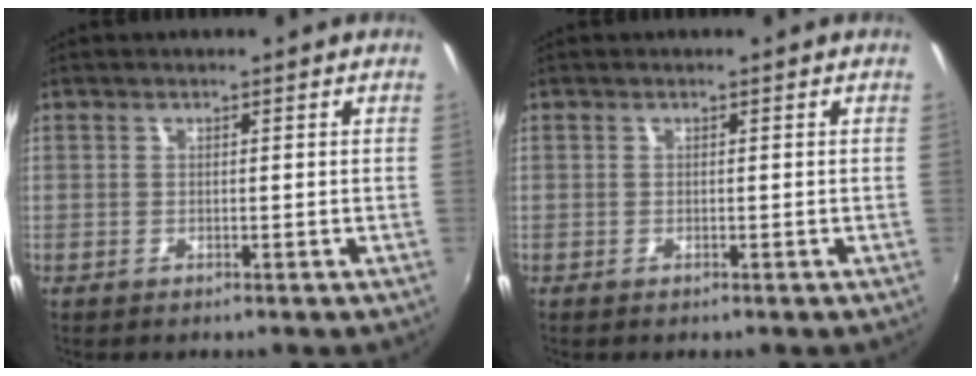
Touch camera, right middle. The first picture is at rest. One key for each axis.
{"total": 0.0}